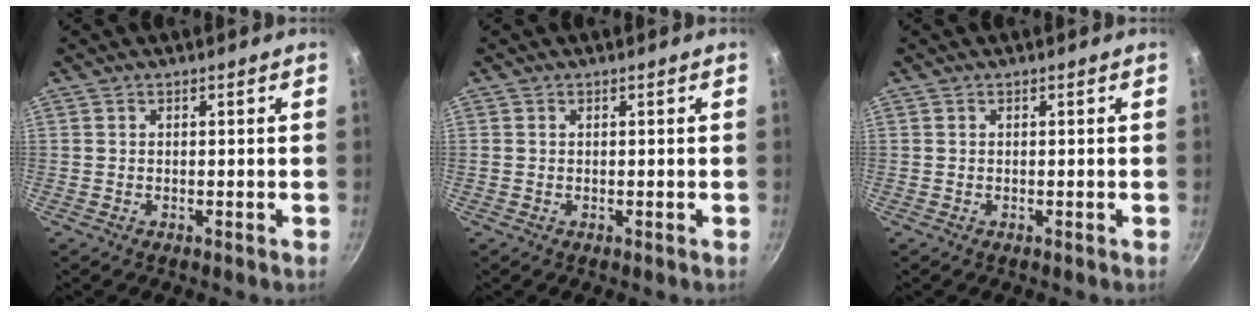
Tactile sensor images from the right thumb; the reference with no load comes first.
{"total": 0.0}
{"total": 0.0}